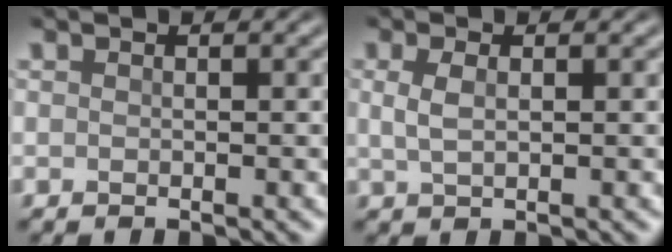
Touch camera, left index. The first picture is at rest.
{"total": 1.7, "force": [0.4, 0.7, 1.5], "torque": [-0.035, 0.000, 0.010]}